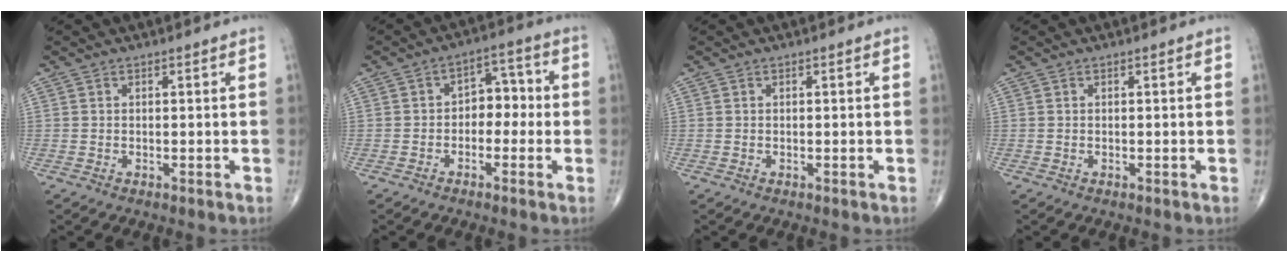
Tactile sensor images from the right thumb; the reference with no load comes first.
{"total": 6.0, "force": [-0.9, 4.2, 4.2], "torque": [-0.028, 0.031, -0.026]}
{"total": 0.0}
{"total": 0.0}